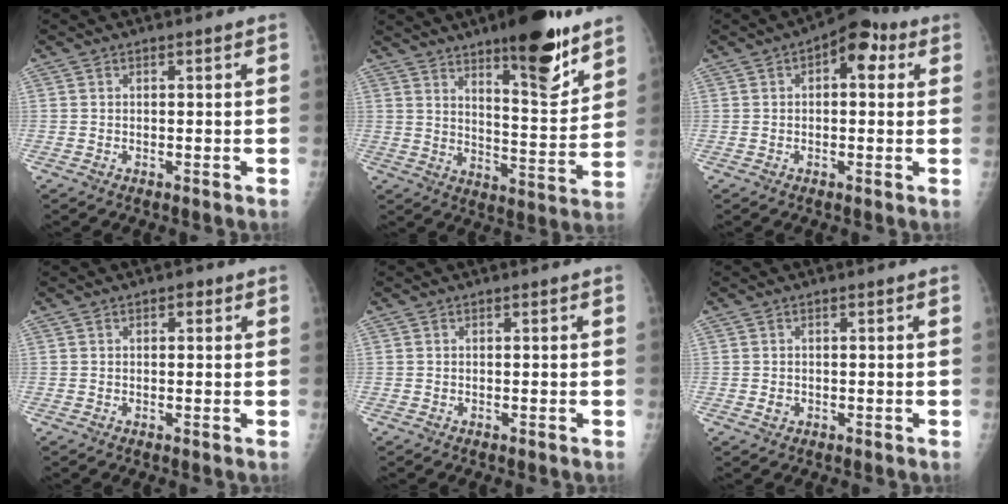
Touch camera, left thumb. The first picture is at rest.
{"total": 17.1, "force": [11.4, 4.5, 11.9], "torque": [-0.136, -0.080, 0.175]}
{"total": 7.7, "force": [2.7, 4.2, 6.0], "torque": [-0.048, 0.013, 0.025]}
{"total": 1.5, "force": [0.7, 0.9, 1.0], "torque": [-0.006, 0.000, 0.007]}
{"total": 0.0}
{"total": 1.0, "force": [-0.1, 0.9, 0.5], "torque": [-0.005, 0.001, 0.001]}